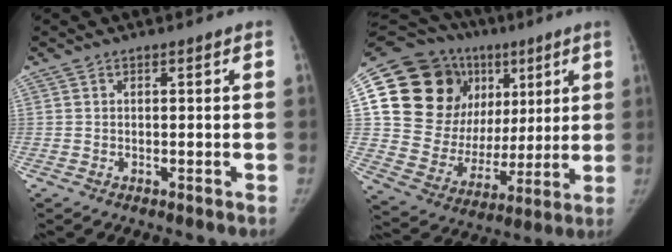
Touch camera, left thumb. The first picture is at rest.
{"total": 26.2, "force": [8.9, 20.2, 14.2], "torque": [-0.188, 0.033, 0.169]}